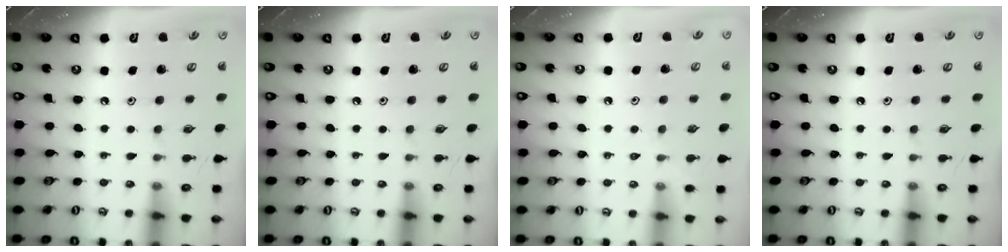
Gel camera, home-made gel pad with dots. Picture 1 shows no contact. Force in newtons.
{"total": 0.0}
{"total": 4.3, "press": 4.3, "slide": 0.6}
{"total": 0.0}